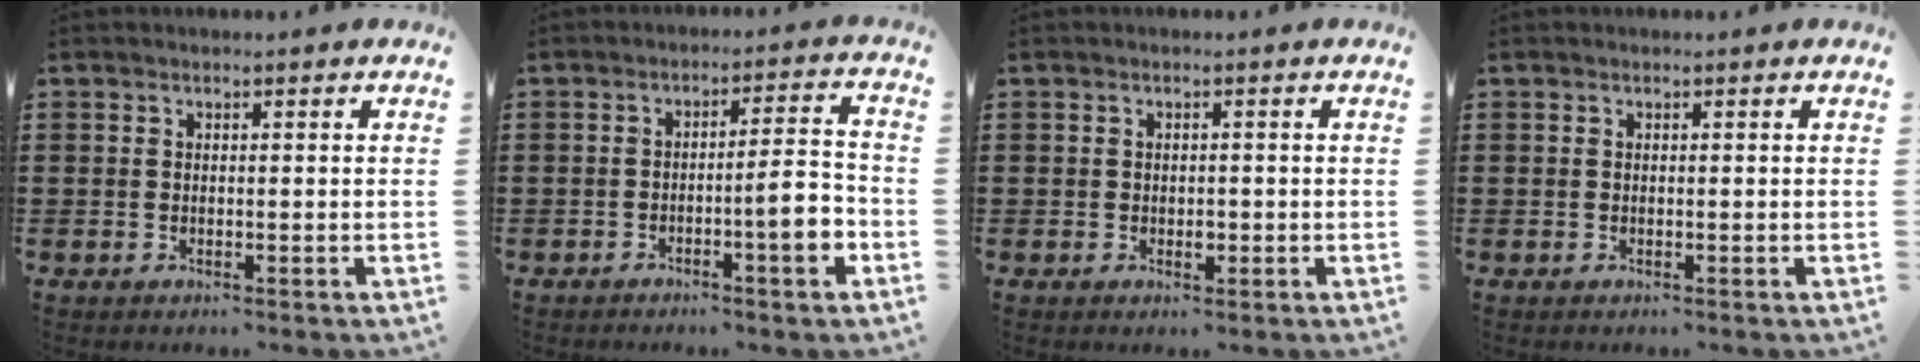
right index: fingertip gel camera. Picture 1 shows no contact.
{"total": 7.1, "force": [-2.6, 1.0, 6.5], "torque": [-0.091, -0.004, -0.049]}
{"total": 1.4, "force": [-0.2, 0.9, 1.1], "torque": [-0.021, 0.003, -0.005]}
{"total": 0.0}